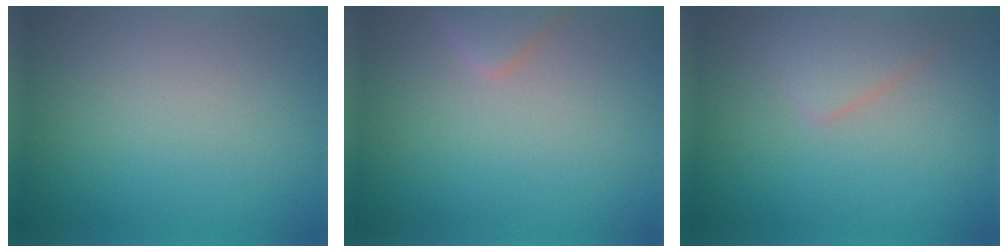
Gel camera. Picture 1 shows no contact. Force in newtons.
{"total": 1.7, "press": 1.7, "slide": 0.1}
{"total": 2.2, "press": 2.1, "slide": 0.2}